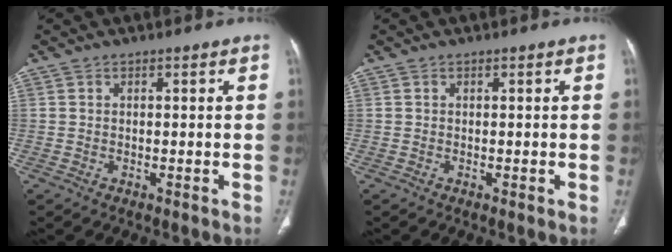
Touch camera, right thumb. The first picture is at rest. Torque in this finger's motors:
{"motor_torque": [-0.28, 0.13, -0.35, -0.23, -0.01]}